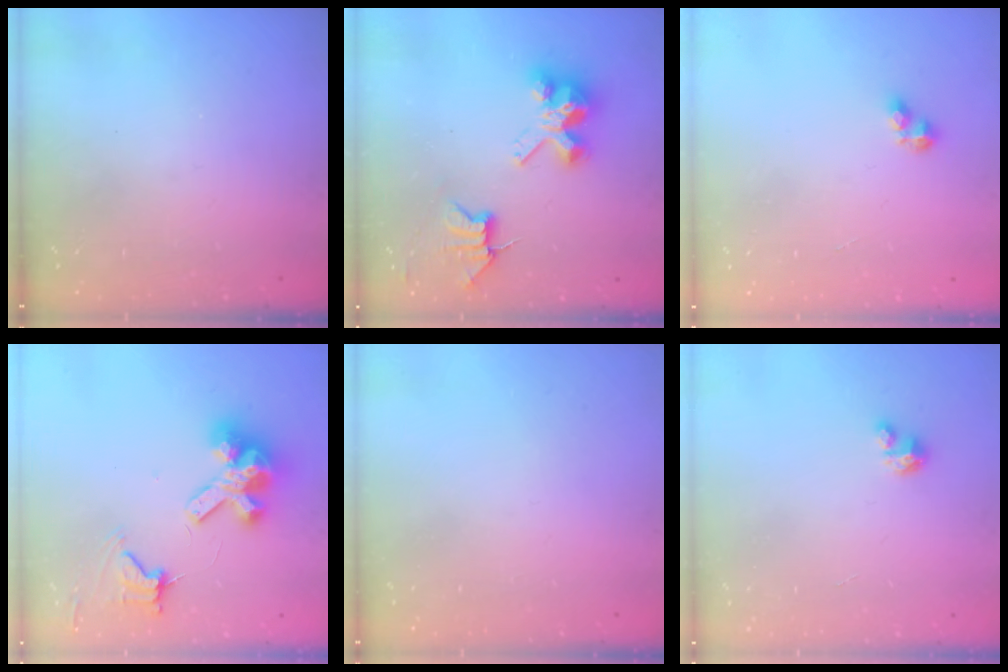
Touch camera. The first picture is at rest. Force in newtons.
{"total": 8.0, "press": 8.0, "slide": 0.5}
{"total": 3.0, "press": 2.9, "slide": 0.5}
{"total": 11.4, "press": 11.3, "slide": 1.5}
{"total": 0.0}
{"total": 3.3, "press": 3.3, "slide": 0.2}